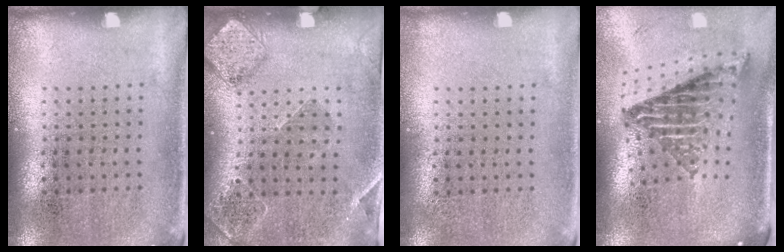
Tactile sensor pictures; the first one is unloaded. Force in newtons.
{"total": 1.6, "press": 1.5, "slide": 0.3}
{"total": 0.0}
{"total": 1.9, "press": 1.3, "slide": 1.5}